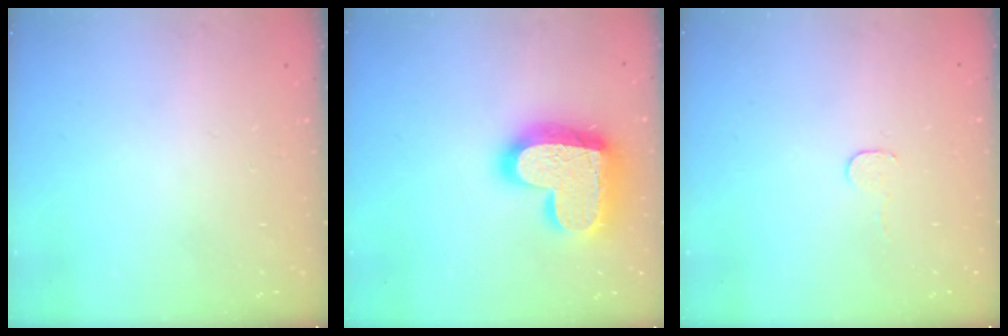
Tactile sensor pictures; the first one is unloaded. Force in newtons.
{"total": 21.5, "press": 21.5, "slide": 1.6}
{"total": 2.7, "press": 2.7, "slide": 0.2}